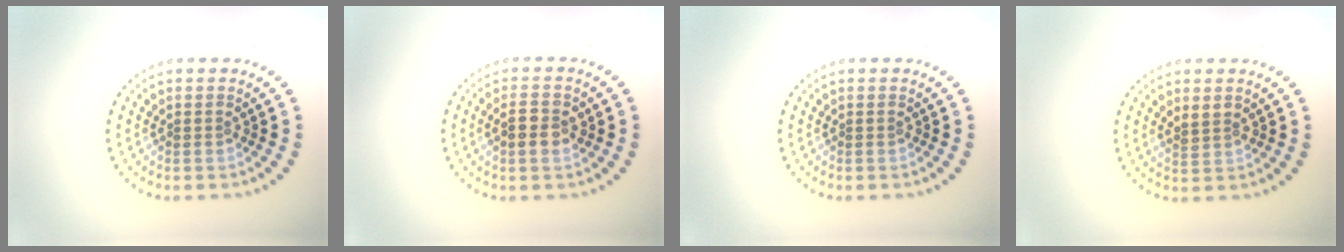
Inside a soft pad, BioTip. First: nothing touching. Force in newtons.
{"total": 2.6, "press": 2.6, "slide": 0.2}
{"total": 0.0}
{"total": 1.5, "press": 1.3, "slide": 0.7}